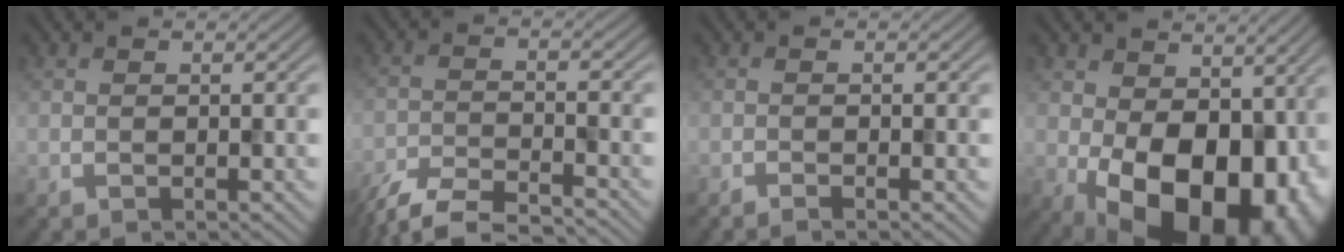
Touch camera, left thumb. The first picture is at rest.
{"total": 7.5, "force": [-6.7, 1.4, 3.1], "torque": [-0.067, -0.011, -0.122]}
{"total": 1.0, "force": [-0.7, 0.0, 0.7], "torque": [-0.015, -0.001, -0.013]}
{"total": 17.5, "force": [-2.4, 11.4, 13.1], "torque": [-0.193, -0.047, -0.020]}